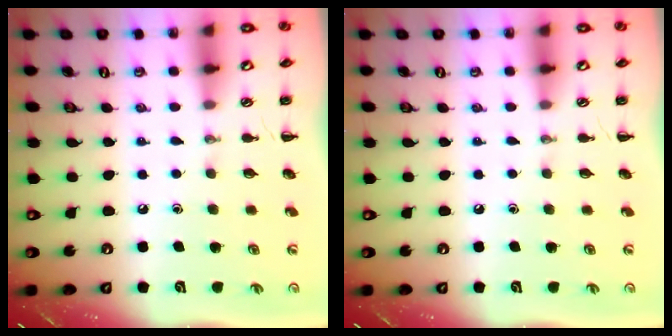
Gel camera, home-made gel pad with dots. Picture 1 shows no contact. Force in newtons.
{"total": 0.0}